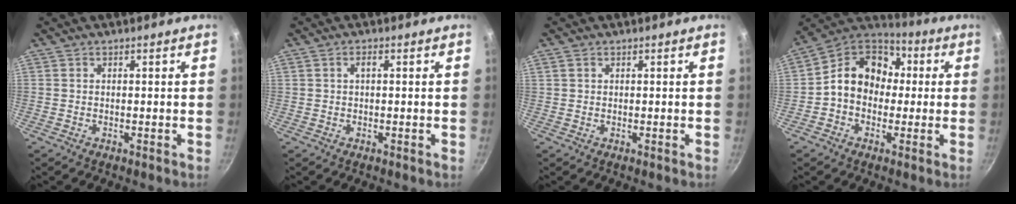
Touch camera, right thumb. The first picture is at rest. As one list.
[{"total": 1.3, "force": [0.2, 0.6, 1.1], "torque": [-0.019, 0.007, 0.004]}, {"total": 1.0, "force": [0.4, 0.7, 0.4], "torque": [-0.007, 0.002, 0.007]}, {"total": 13.7, "force": [0.6, 11.2, 7.9], "torque": [-0.085, 0.038, -0.013]}]